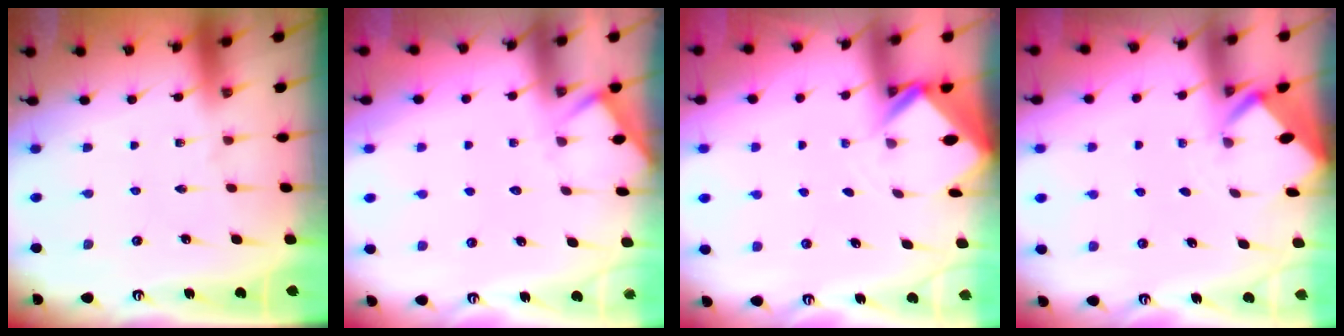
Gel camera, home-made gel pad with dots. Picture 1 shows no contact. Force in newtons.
{"total": 4.1, "press": 4.0, "slide": 0.5}
{"total": 2.7, "press": 2.7, "slide": 0.2}
{"total": 1.9, "press": 1.9, "slide": 0.1}